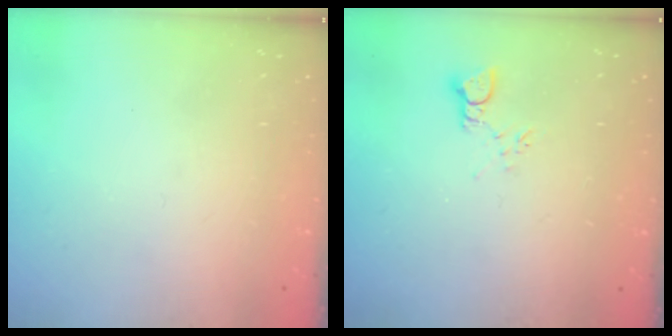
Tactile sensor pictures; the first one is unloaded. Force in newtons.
{"total": 2.2, "press": 2.2, "slide": 0.1}